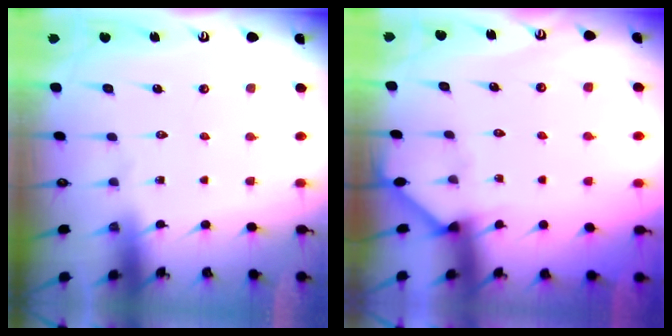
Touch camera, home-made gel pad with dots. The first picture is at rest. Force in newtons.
{"total": 2.2, "press": 2.2, "slide": 0.3}